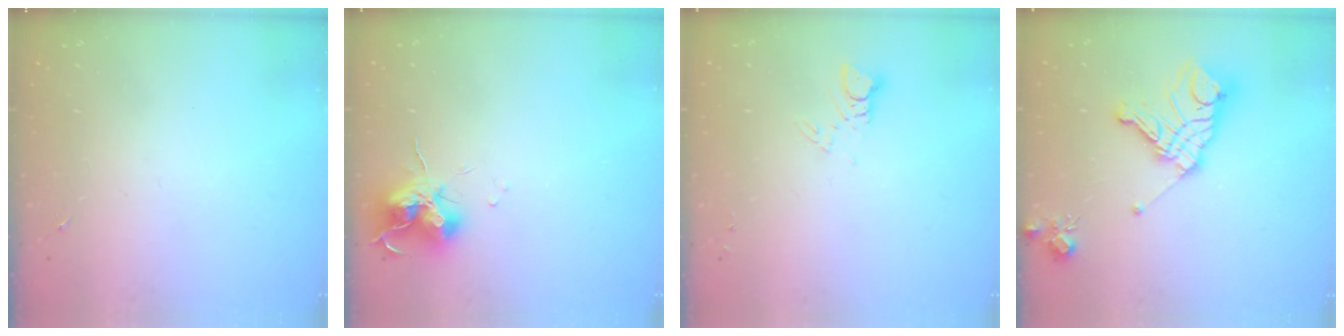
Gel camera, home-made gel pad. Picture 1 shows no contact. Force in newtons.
{"total": 12.2, "press": 12.1, "slide": 1.3}
{"total": 3.0, "press": 3.0, "slide": 0.3}
{"total": 17.5, "press": 17.4, "slide": 2.0}